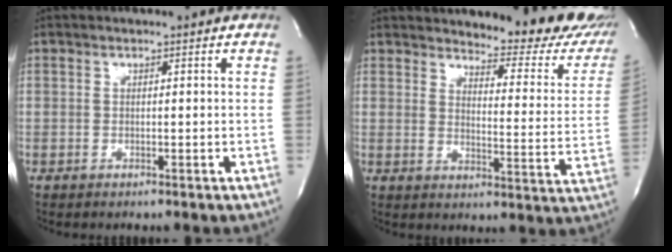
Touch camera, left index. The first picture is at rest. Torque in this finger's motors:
{"motor_torque": [0.19, -0.29, 0.51, 0.08]}